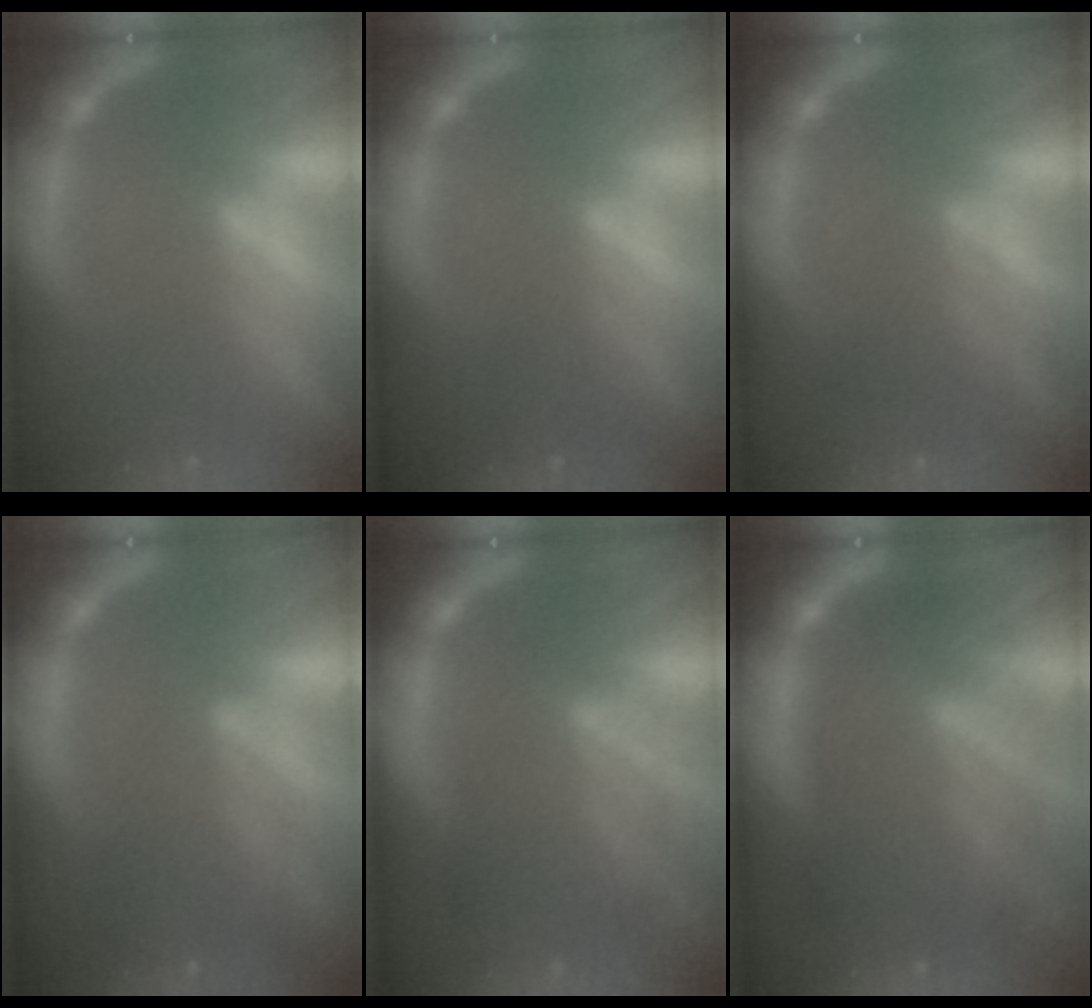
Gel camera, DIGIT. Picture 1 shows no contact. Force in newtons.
{"total": 1.5}
{"total": 2.5}
{"total": 4.5}
{"total": 6.5}
{"total": 9.4}